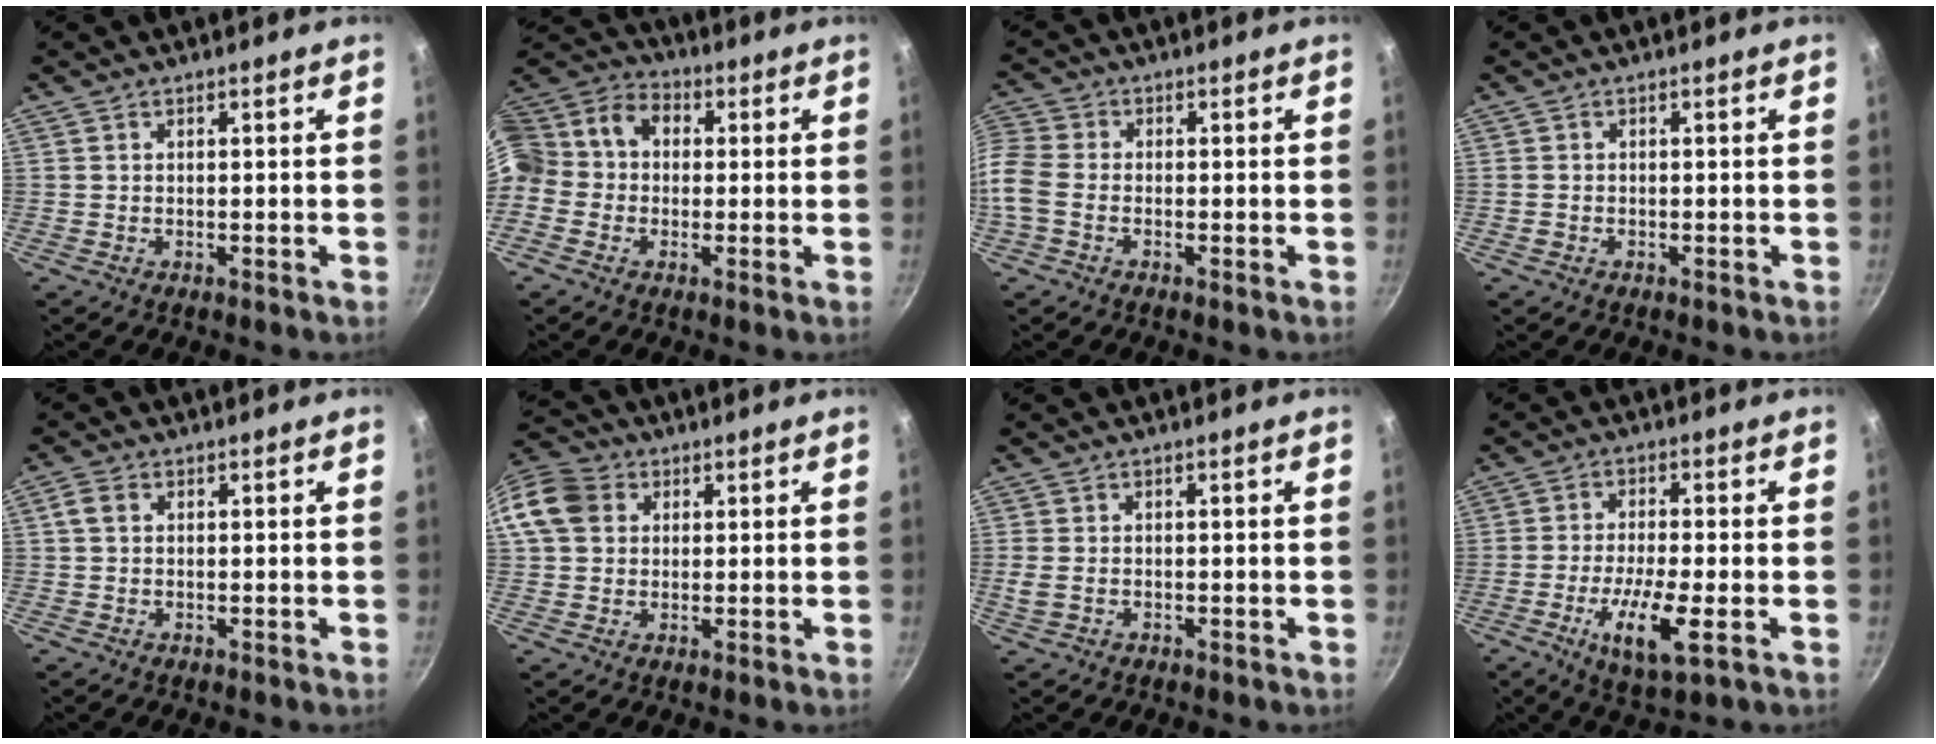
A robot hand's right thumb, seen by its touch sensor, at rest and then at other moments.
{"total": 13.8, "force": [-0.1, 11.8, 7.2], "torque": [-0.134, 0.047, -0.025]}
{"total": 8.2, "force": [-2.5, 5.9, 5.1], "torque": [-0.129, 0.013, -0.072]}
{"total": 0.7, "force": [-0.4, 0.6, 0.2], "torque": [-0.007, 0.003, -0.005]}
{"total": 2.4, "force": [0.5, 1.8, 1.6], "torque": [-0.031, 0.006, 0.007]}
{"total": 11.5, "force": [2.6, 9.6, 5.8], "torque": [-0.104, 0.021, 0.033]}
{"total": 2.7, "force": [-0.4, 1.9, 1.8], "torque": [-0.036, -0.002, -0.007]}
{"total": 9.9, "force": [-3.1, 2.5, 9.1], "torque": [-0.171, 0.001, -0.057]}